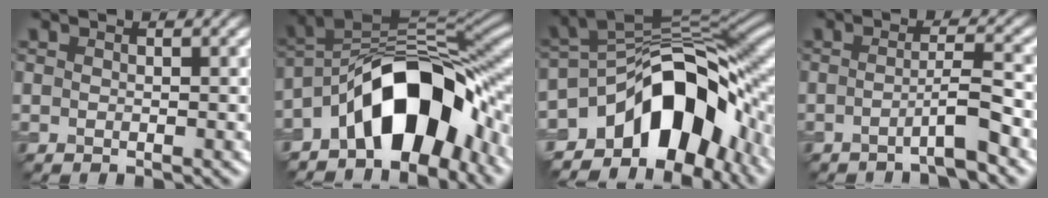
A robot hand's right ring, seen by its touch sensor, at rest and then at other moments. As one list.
[{"total": 12.0, "force": [-5.6, 6.1, 8.8], "torque": [-0.117, 0.022, -0.093]}, {"total": 13.7, "force": [-6.3, 7.9, 9.3], "torque": [-0.121, 0.010, -0.107]}, {"total": 2.8, "force": [-1.4, 0.1, 2.4], "torque": [-0.037, 0.014, -0.030]}]